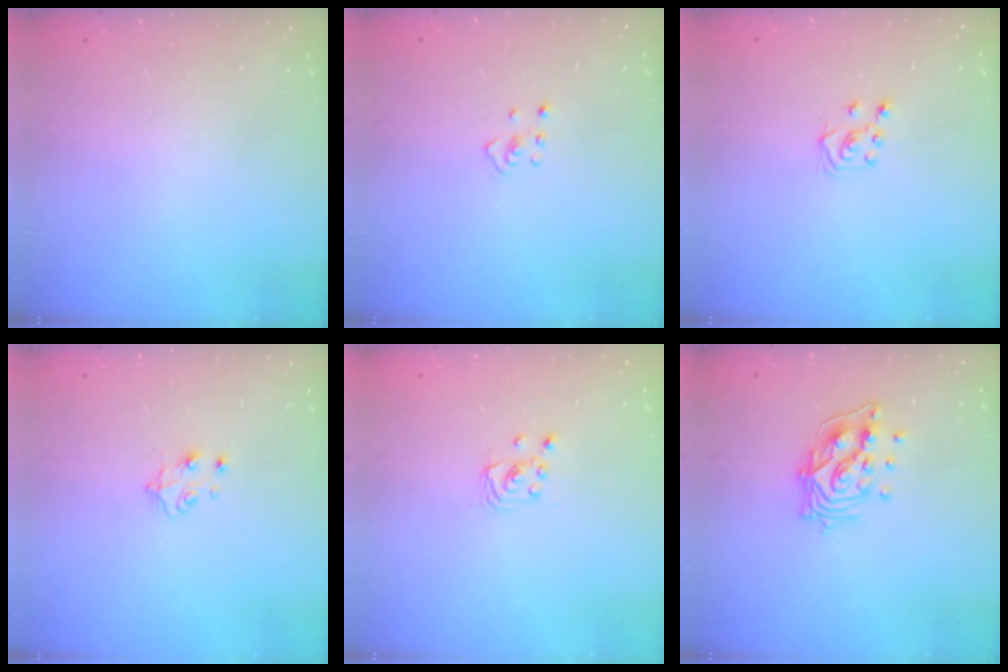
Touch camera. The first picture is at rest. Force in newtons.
{"total": 2.4, "press": 2.3, "slide": 0.4}
{"total": 5.1, "press": 5.1, "slide": 0.5}
{"total": 5.3, "press": 5.2, "slide": 0.8}
{"total": 2.0, "press": 2.0, "slide": 0.2}
{"total": 12.0, "press": 12.0, "slide": 1.1}